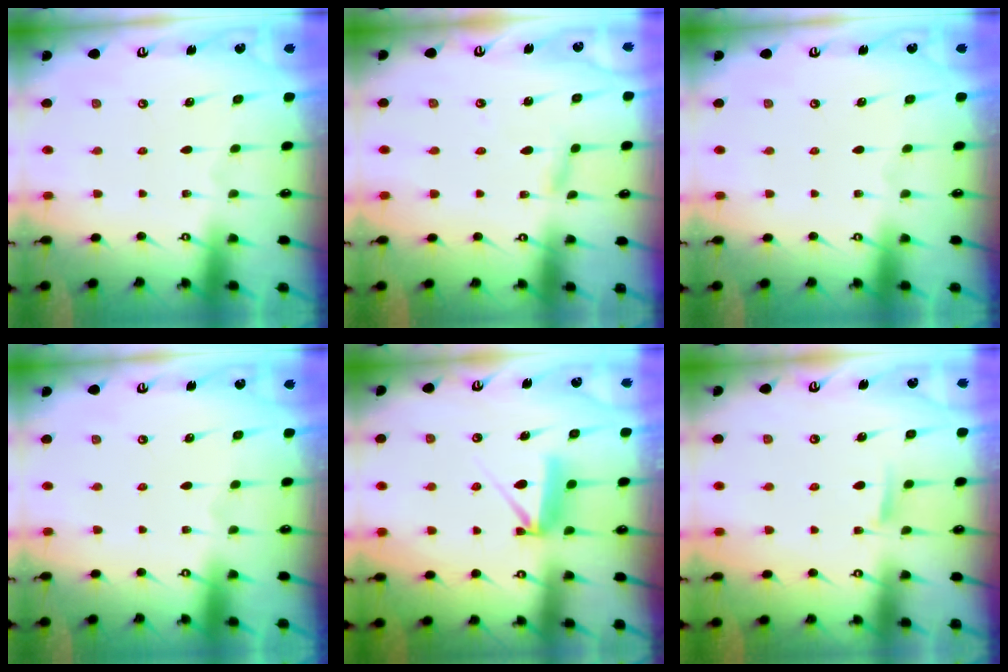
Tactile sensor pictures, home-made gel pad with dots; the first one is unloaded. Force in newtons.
{"total": 2.8, "press": 2.8, "slide": 0.3}
{"total": 0.0}
{"total": 0.0}
{"total": 7.7, "press": 7.6, "slide": 0.4}
{"total": 4.7, "press": 4.7, "slide": 0.7}